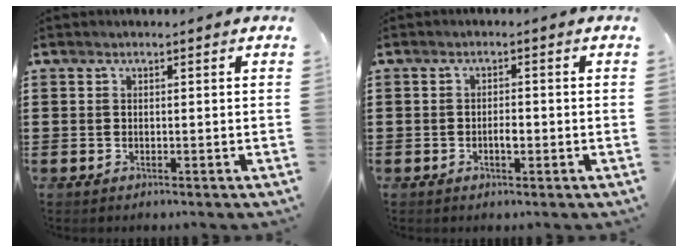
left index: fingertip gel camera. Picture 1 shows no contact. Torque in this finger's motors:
{"motor_torque": [0.02, 0.01, 0.02, 0.04]}